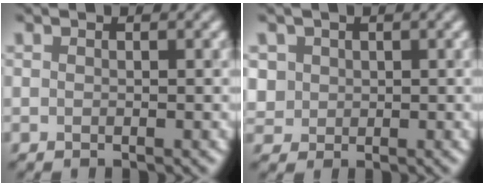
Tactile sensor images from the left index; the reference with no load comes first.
{"total": 1.9, "force": [0.7, 1.7, 0.5], "torque": [-0.013, 0.002, 0.025]}